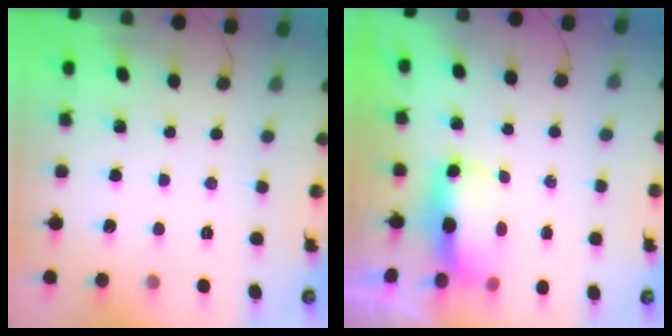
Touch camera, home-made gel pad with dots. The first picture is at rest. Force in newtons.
{"total": 6.4, "press": 6.4, "slide": 0.6}